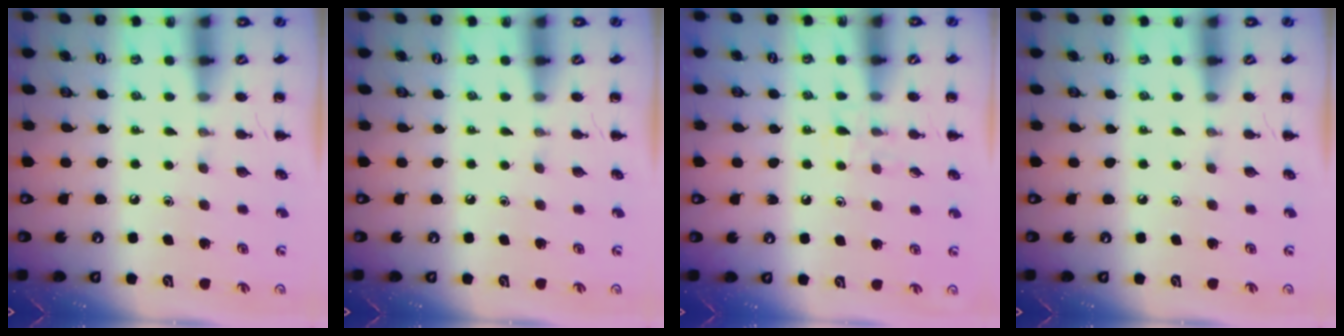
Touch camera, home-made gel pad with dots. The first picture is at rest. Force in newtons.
{"total": 0.0}
{"total": 5.8, "press": 5.4, "slide": 2.2}
{"total": 0.0}